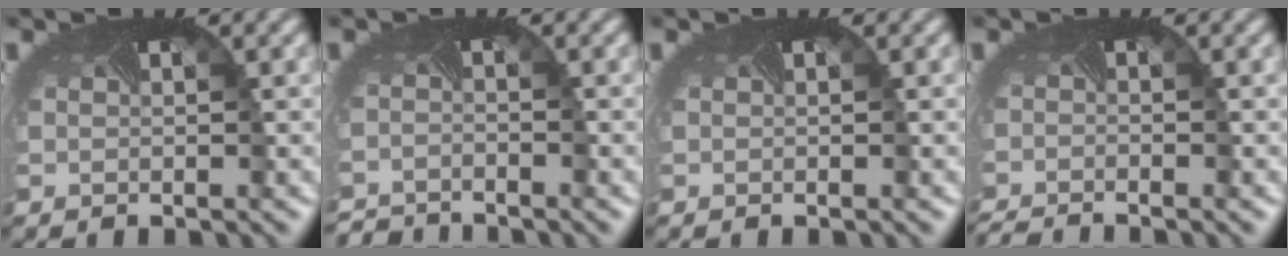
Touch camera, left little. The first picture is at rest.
{"total": 2.9, "force": [-2.8, -0.2, -0.5], "torque": [-0.001, -0.018, -0.055]}
{"total": 0.0}
{"total": 2.5, "force": [-2.4, -0.1, 0.4], "torque": [-0.010, -0.019, -0.049]}